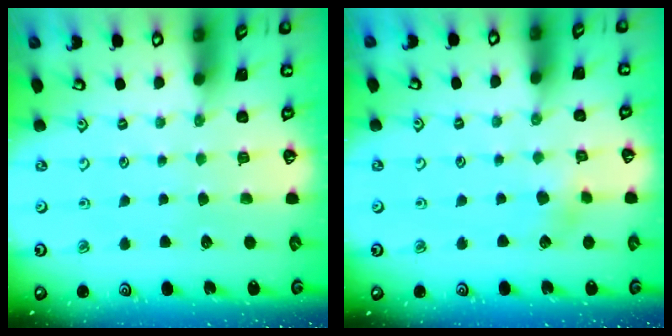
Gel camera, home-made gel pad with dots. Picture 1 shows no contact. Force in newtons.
{"total": 4.6, "press": 4.5, "slide": 0.9}